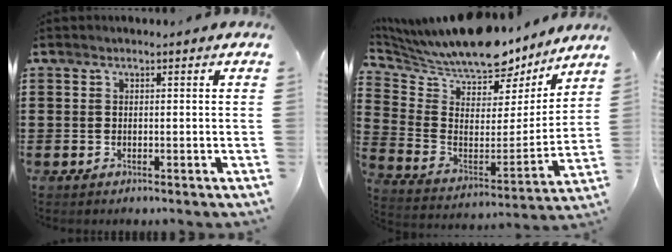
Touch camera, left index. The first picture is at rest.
{"total": 10.7, "force": [10.1, 2.5, 2.3], "torque": [-0.086, -0.082, 0.173]}